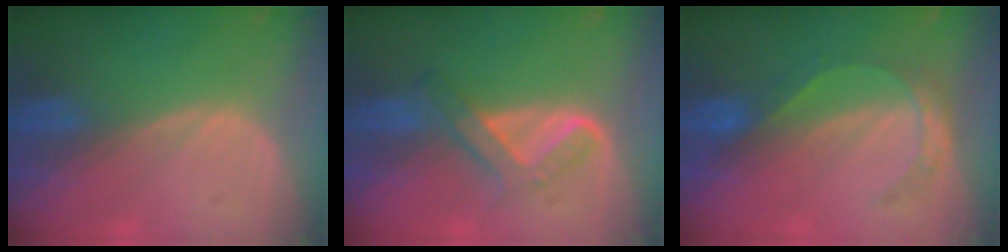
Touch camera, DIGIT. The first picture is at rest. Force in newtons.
{"total": 5.4, "press": 5.0, "slide": 2.0}
{"total": 5.5, "press": 4.7, "slide": 2.7}